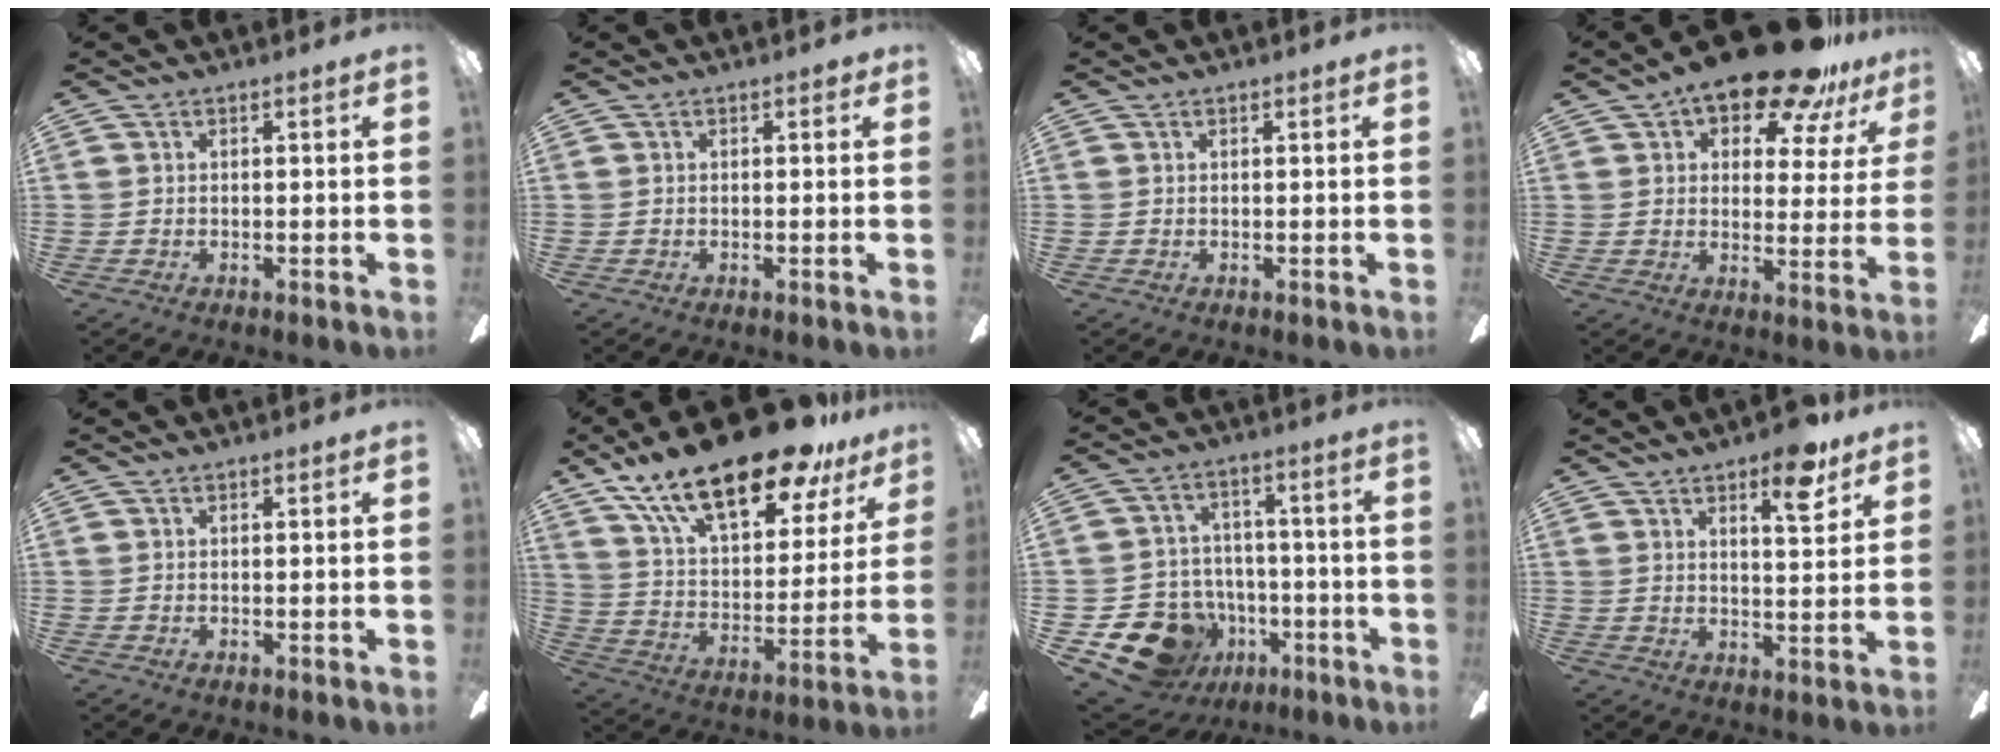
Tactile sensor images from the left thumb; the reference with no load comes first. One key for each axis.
{"total": 0.6, "fx": 0.1, "fy": 0.5, "fz": 0.3, "tx": -0.007, "ty": 0.005, "tz": 0.000}
{"total": 0.0}
{"total": 15.3, "fx": 12.3, "fy": 4.8, "fz": 7.8, "tx": -0.121, "ty": -0.081, "tz": 0.211}
{"total": 0.0}
{"total": 24.8, "fx": 16.9, "fy": 9.1, "fz": 15.7, "tx": -0.258, "ty": -0.104, "tz": 0.285}
{"total": 14.2, "fx": -7.6, "fy": 10.6, "fz": 5.7, "tx": -0.120, "ty": 0.056, "tz": -0.121}
{"total": 8.8, "fx": 6.0, "fy": 2.6, "fz": 5.9, "tx": -0.072, "ty": -0.031, "tz": 0.094}